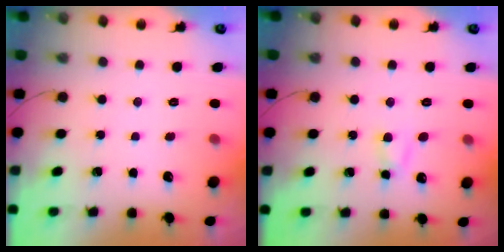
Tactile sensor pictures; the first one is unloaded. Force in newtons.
{"total": 3.2, "press": 3.0, "slide": 1.1}